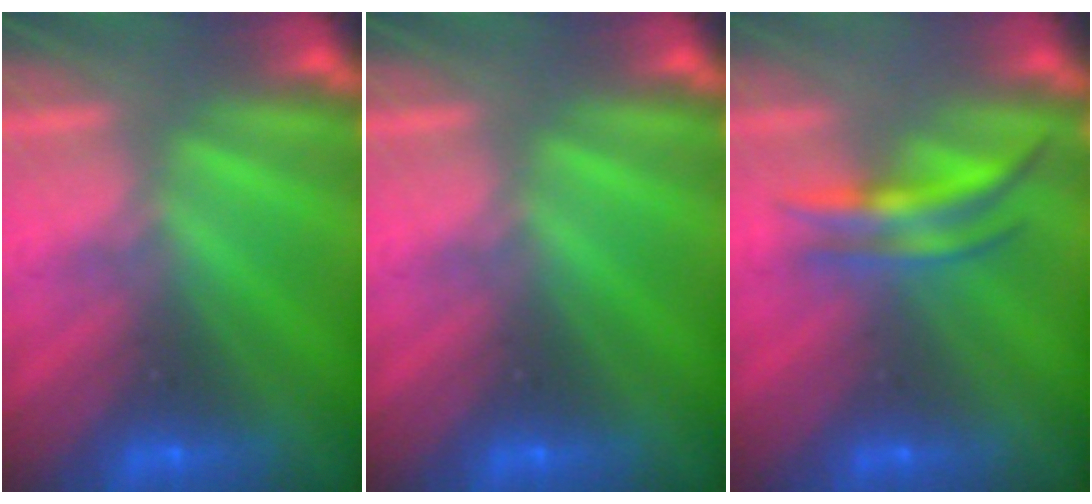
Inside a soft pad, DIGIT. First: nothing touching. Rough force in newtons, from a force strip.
{"total": 0.0}
{"total": 4.1}